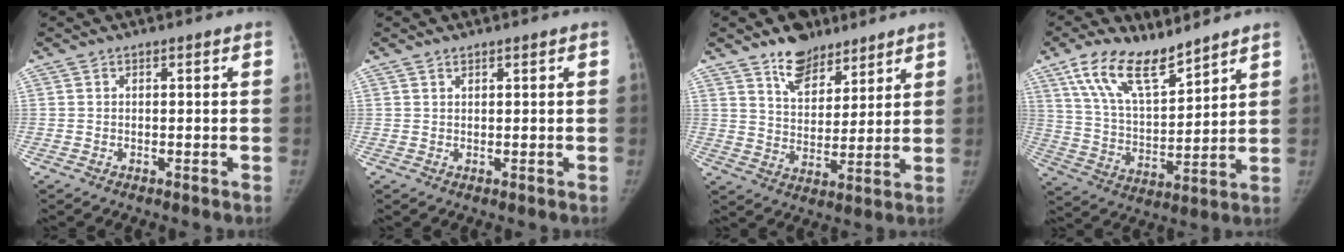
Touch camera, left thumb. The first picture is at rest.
{"total": 0.8, "force": [0.7, 0.3, 0.2], "torque": [-0.004, -0.006, 0.013]}
{"total": 10.5, "force": [7.7, 5.6, 4.5], "torque": [-0.043, -0.051, 0.134]}
{"total": 14.6, "force": [10.4, 5.4, 8.7], "torque": [-0.138, -0.053, 0.205]}